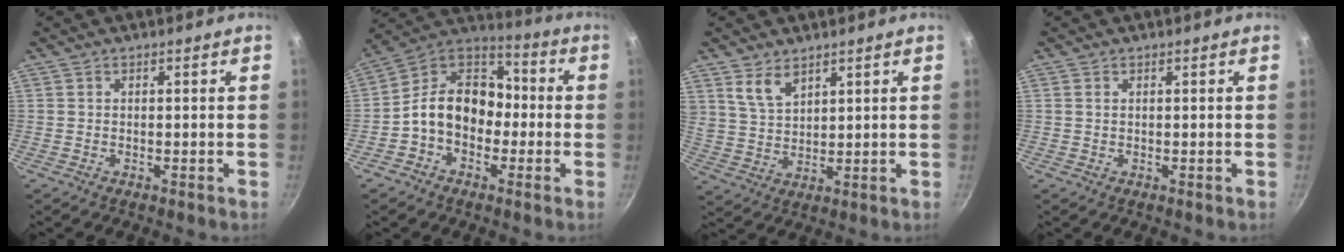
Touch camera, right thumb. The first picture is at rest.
{"total": 13.9, "force": [-2.5, 10.6, 8.7], "torque": [-0.099, 0.053, -0.067]}
{"total": 6.1, "force": [4.0, 3.2, 3.3], "torque": [-0.054, -0.022, 0.085]}
{"total": 0.6, "force": [0.2, 0.3, 0.4], "torque": [-0.008, 0.001, 0.003]}